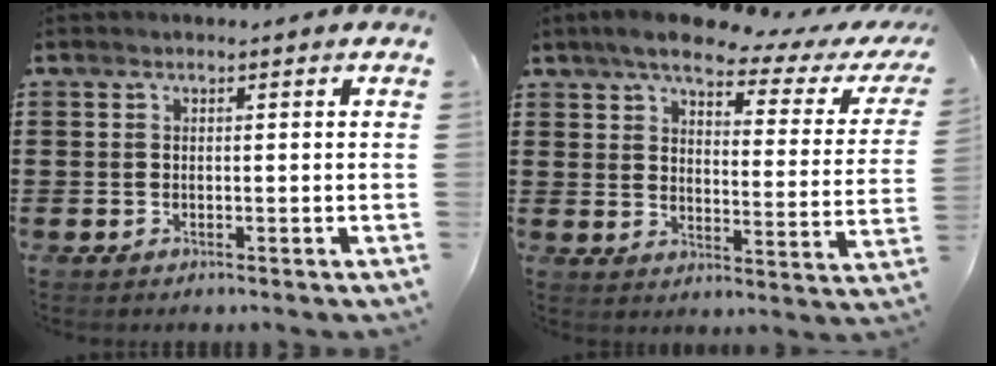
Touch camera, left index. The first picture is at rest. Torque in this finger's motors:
{"motor_torque": [2.14, 0.00, 0.77, 0.12]}